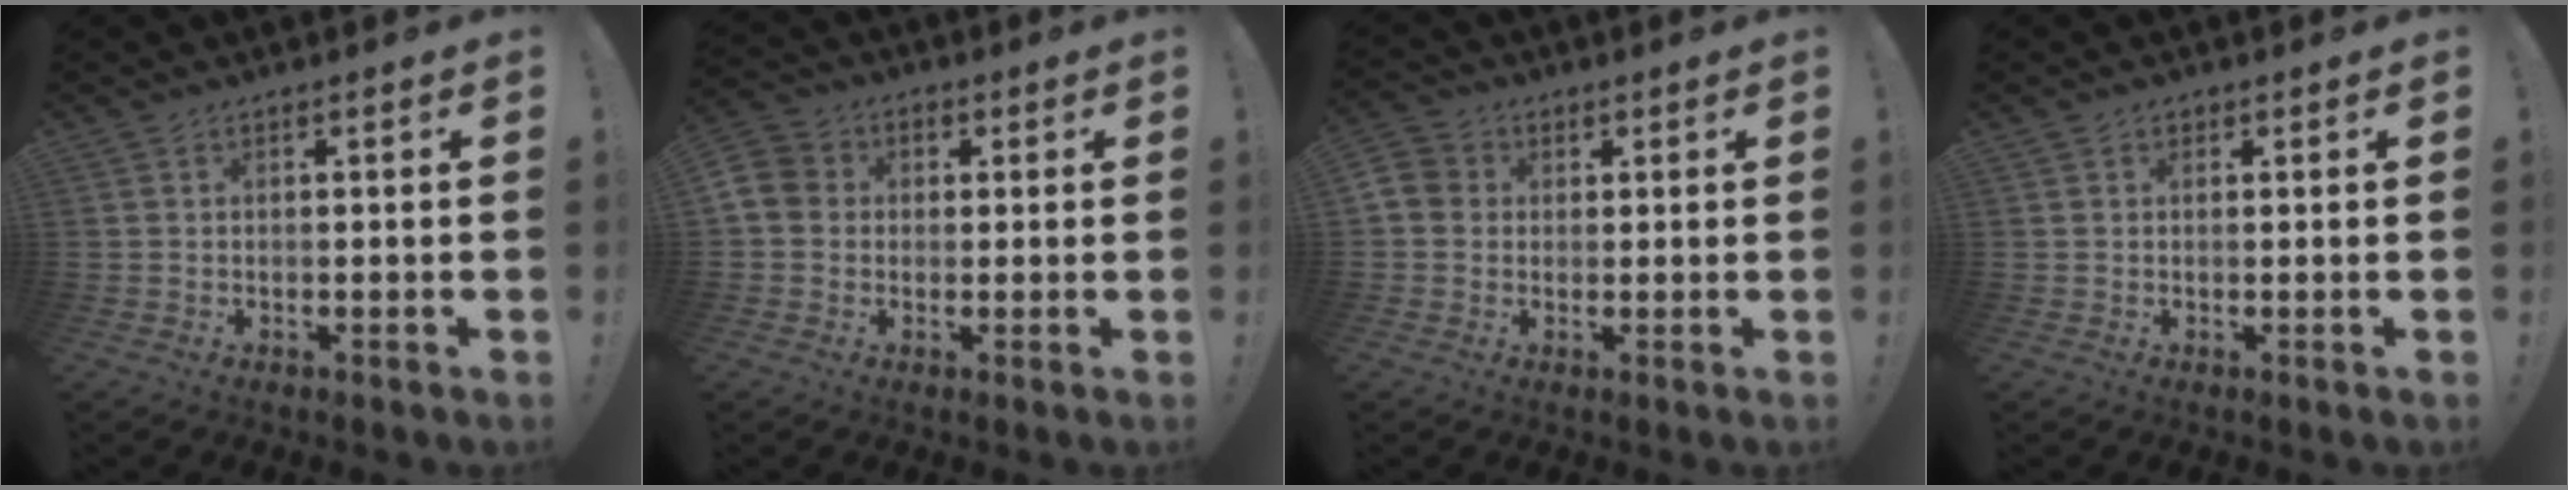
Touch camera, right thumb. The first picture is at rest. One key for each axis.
{"total": 6.9, "fx": -0.3, "fy": 6.3, "fz": 2.8, "tx": -0.052, "ty": 0.022, "tz": -0.001}
{"total": 5.1, "fx": 0.6, "fy": 4.7, "fz": 1.8, "tx": -0.041, "ty": 0.008, "tz": 0.012}
{"total": 0.9, "fx": 0.3, "fy": 0.8, "fz": 0.2, "tx": -0.003, "ty": 0.001, "tz": 0.005}